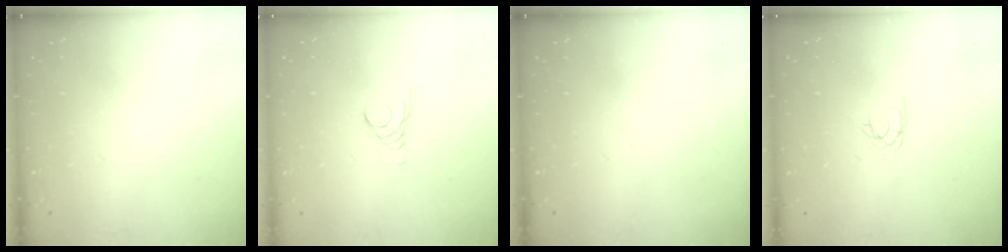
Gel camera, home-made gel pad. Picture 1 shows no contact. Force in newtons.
{"total": 1.3, "press": 1.3, "slide": 0.1}
{"total": 0.0}
{"total": 2.5, "press": 2.5, "slide": 0.1}